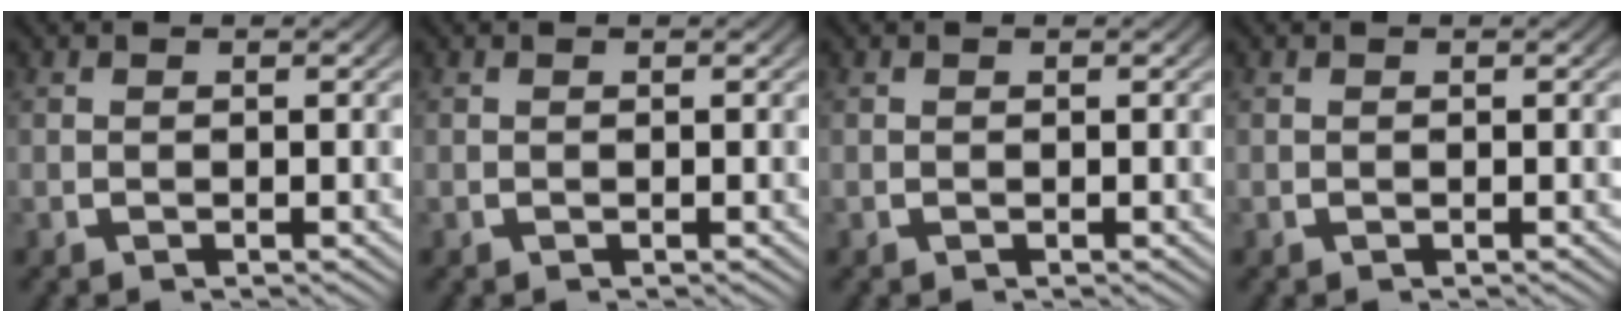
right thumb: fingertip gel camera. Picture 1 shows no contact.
{"total": 0.0}
{"total": 0.0}
{"total": 0.0}